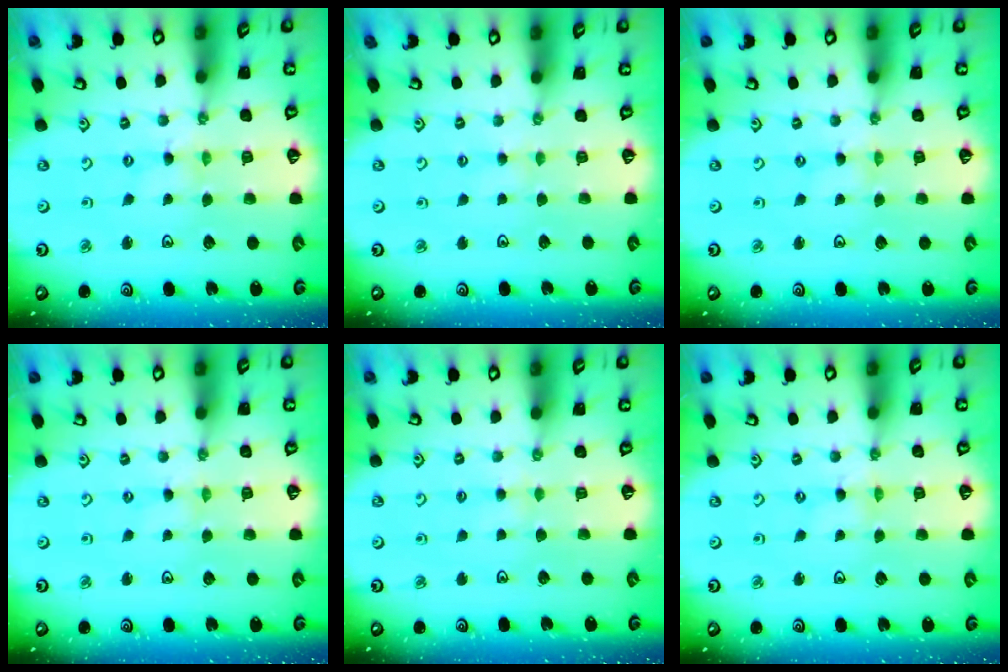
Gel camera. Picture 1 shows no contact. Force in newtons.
{"total": 1.6, "press": 1.6, "slide": 0.3}
{"total": 0.0}
{"total": 0.0}
{"total": 2.7, "press": 2.6, "slide": 0.4}
{"total": 0.0}